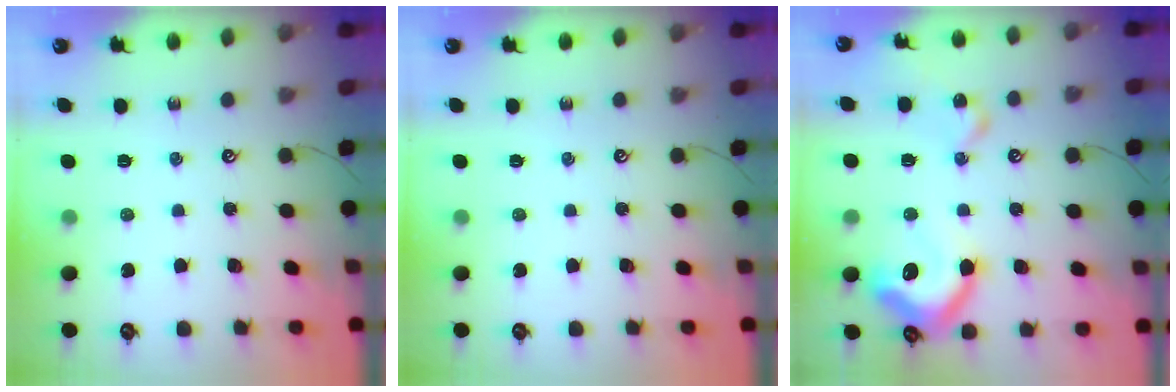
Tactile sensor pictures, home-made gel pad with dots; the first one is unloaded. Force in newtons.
{"total": 0.0}
{"total": 15.2, "press": 15.2, "slide": 1.3}